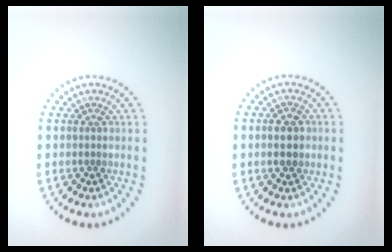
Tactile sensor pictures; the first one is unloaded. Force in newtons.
{"total": 2.1, "press": 2.1, "slide": 0.1}